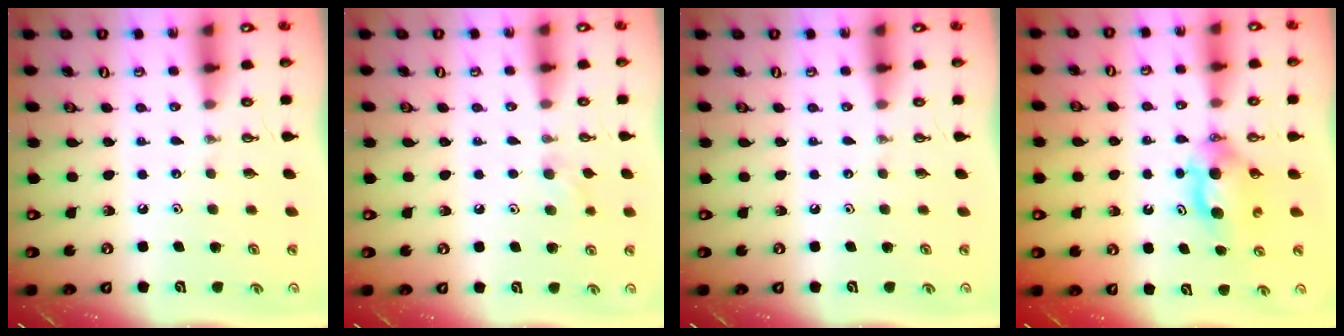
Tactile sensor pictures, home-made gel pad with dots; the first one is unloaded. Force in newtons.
{"total": 5.3, "press": 5.2, "slide": 1.1}
{"total": 0.0}
{"total": 6.2, "press": 5.9, "slide": 2.0}